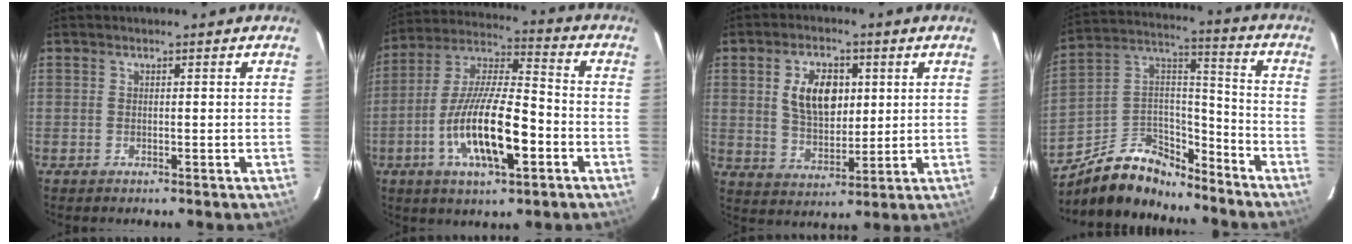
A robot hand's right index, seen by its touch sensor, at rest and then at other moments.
{"total": 17.0, "force": [-5.7, 4.9, 15.2], "torque": [-0.298, -0.008, -0.105]}
{"total": 10.2, "force": [2.6, 6.1, 7.8], "torque": [-0.143, 0.011, 0.054]}
{"total": 18.0, "force": [-13.4, 8.9, 8.0], "torque": [-0.179, 0.052, -0.214]}